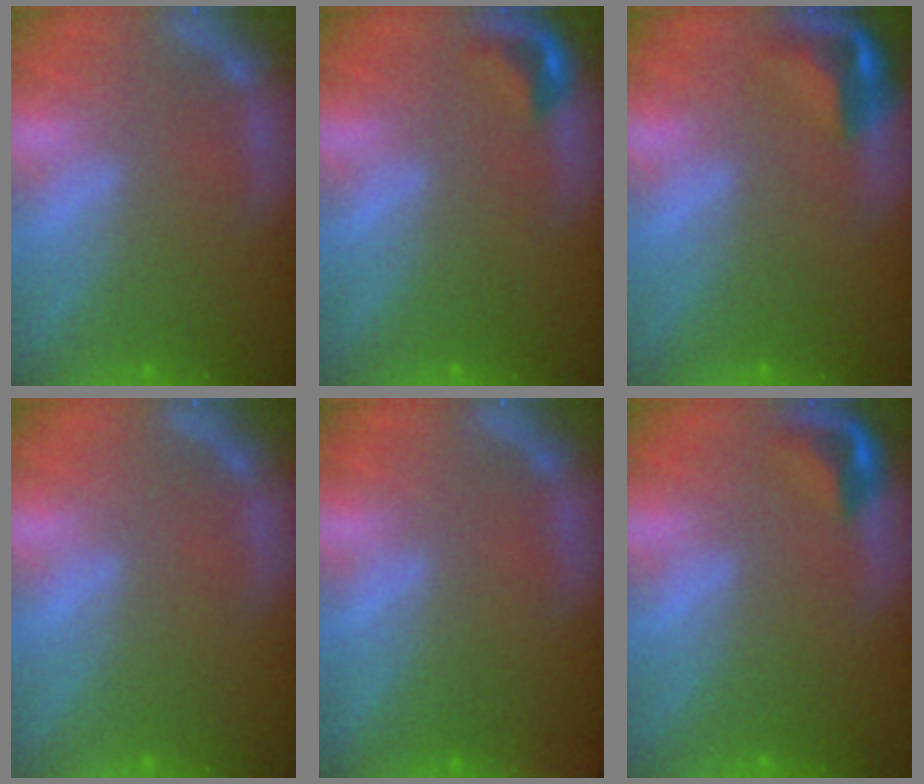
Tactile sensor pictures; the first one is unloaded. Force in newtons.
{"total": 2.4}
{"total": 4.4}
{"total": 0.0}
{"total": 6.0}
{"total": 2.9}